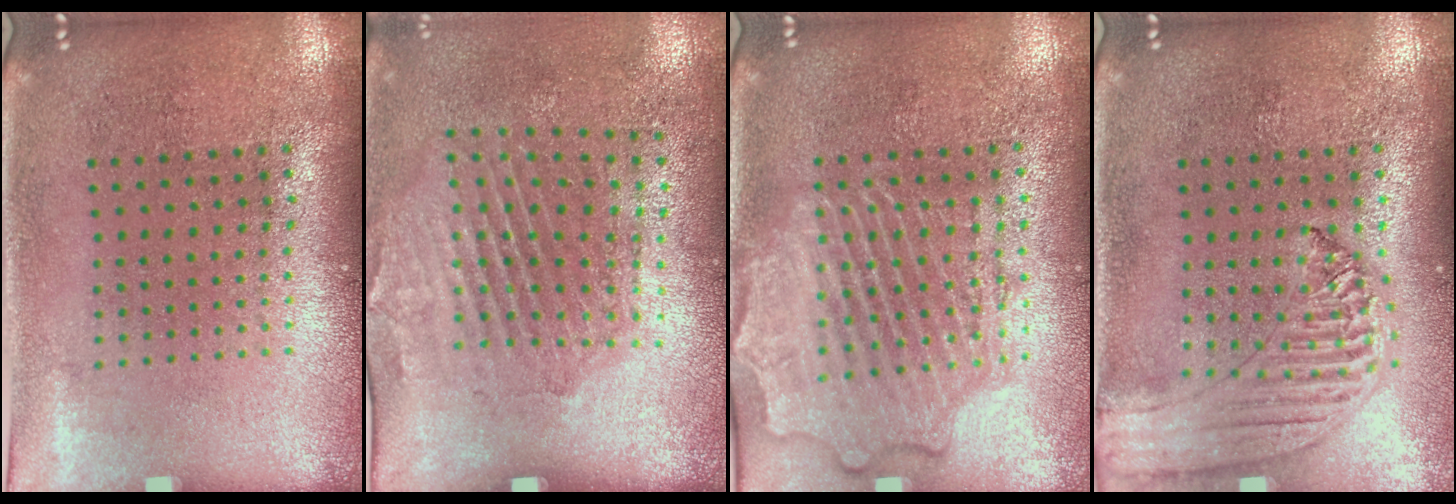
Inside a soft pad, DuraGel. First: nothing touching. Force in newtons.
{"total": 1.9, "press": 1.2, "slide": 1.6}
{"total": 2.3, "press": 2.3, "slide": 0.3}
{"total": 1.3, "press": 1.2, "slide": 0.2}